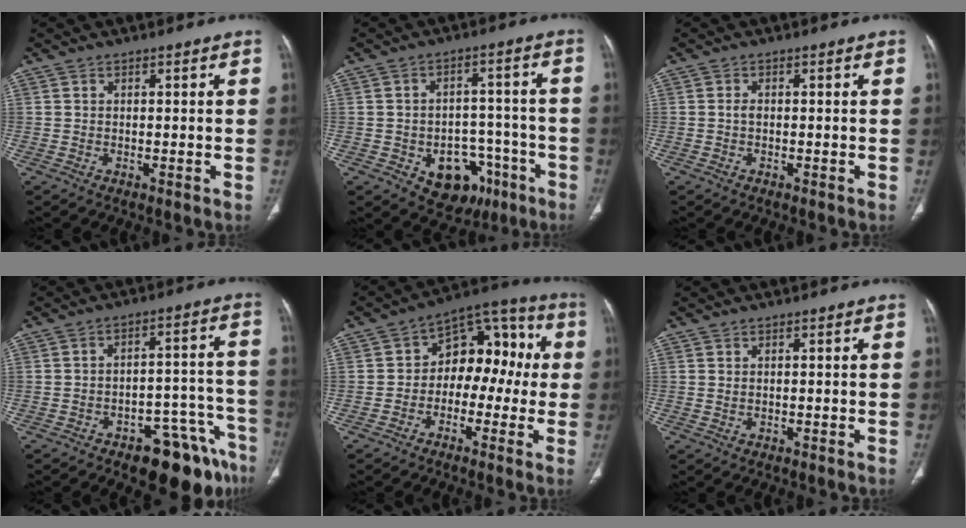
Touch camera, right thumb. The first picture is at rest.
{"total": 11.7, "force": [-5.4, 8.4, 6.1], "torque": [-0.038, 0.045, -0.061]}
{"total": 0.8, "force": [-0.1, 0.5, 0.5], "torque": [-0.007, 0.002, -0.004]}
{"total": 14.6, "force": [-9.7, 6.0, 9.1], "torque": [-0.062, 0.087, -0.129]}
{"total": 13.0, "force": [-0.6, 8.8, 9.5], "torque": [-0.080, 0.055, -0.025]}
{"total": 0.0}